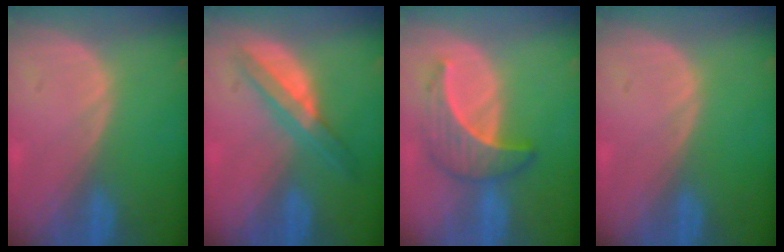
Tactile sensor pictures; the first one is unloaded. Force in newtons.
{"total": 5.9, "press": 5.4, "slide": 2.3}
{"total": 7.0, "press": 6.2, "slide": 3.1}
{"total": 0.0}